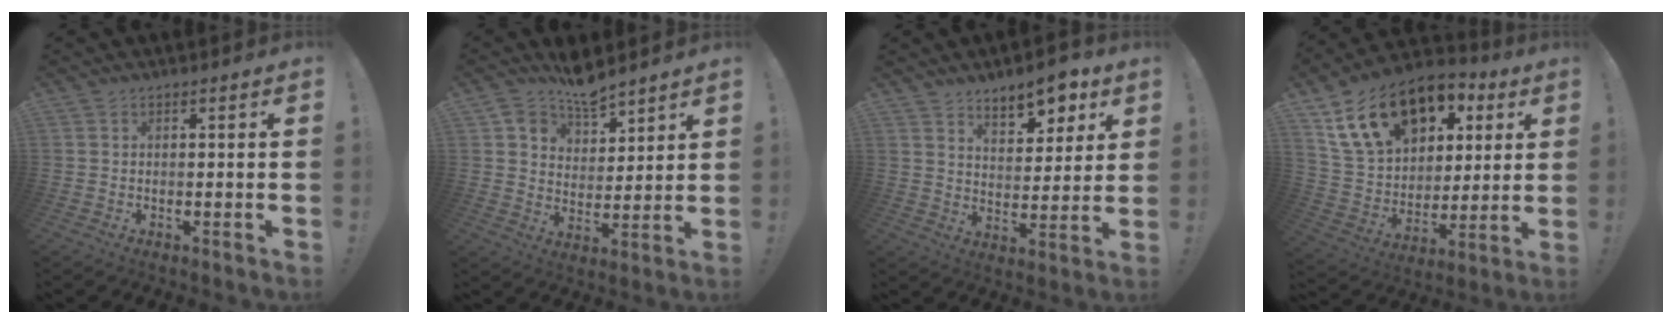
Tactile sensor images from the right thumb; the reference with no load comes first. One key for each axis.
{"total": 9.2, "fx": 7.5, "fy": 5.0, "fz": 1.9, "tx": -0.037, "ty": -0.057, "tz": 0.143}
{"total": 10.0, "fx": 7.5, "fy": 4.5, "fz": 4.8, "tx": -0.054, "ty": -0.054, "tz": 0.134}
{"total": 21.0, "fx": 11.2, "fy": 13.6, "fz": 11.3, "tx": -0.187, "ty": -0.048, "tz": 0.220}